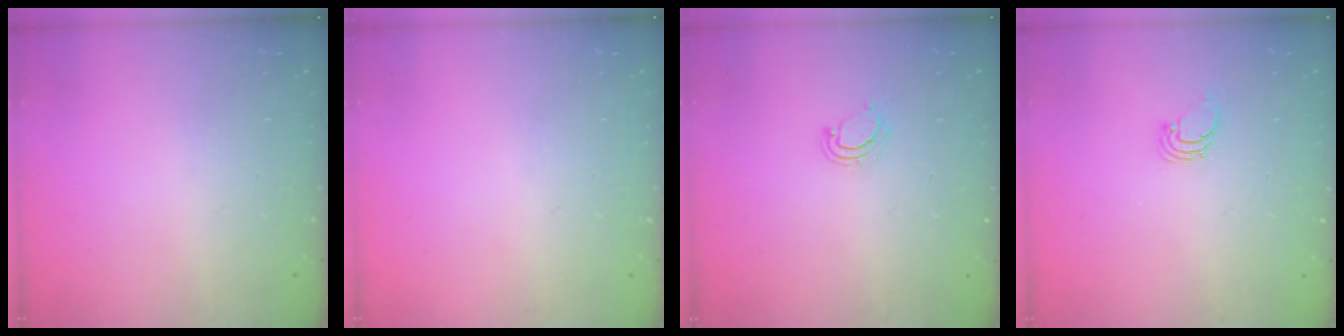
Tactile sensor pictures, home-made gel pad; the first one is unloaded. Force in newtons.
{"total": 0.0}
{"total": 2.2, "press": 2.2, "slide": 0.1}
{"total": 1.7, "press": 1.7, "slide": 0.1}